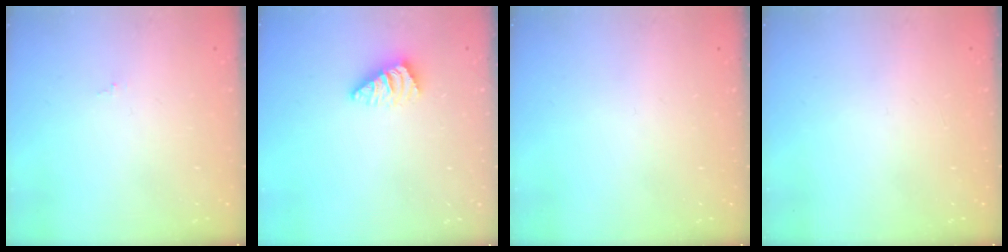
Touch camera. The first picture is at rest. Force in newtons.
{"total": 1.0, "press": 1.0, "slide": 0.3}
{"total": 0.0}
{"total": 0.0}